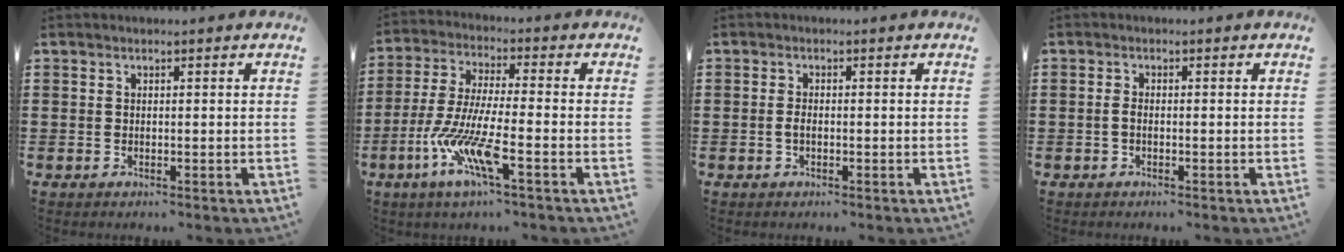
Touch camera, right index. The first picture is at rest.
{"total": 10.4, "force": [-5.1, 1.8, 8.9], "torque": [-0.209, -0.011, -0.103]}
{"total": 1.4, "force": [-0.4, 0.4, 1.2], "torque": [-0.033, -0.007, -0.010]}
{"total": 1.2, "force": [-0.5, 0.3, 1.0], "torque": [-0.030, -0.008, -0.010]}